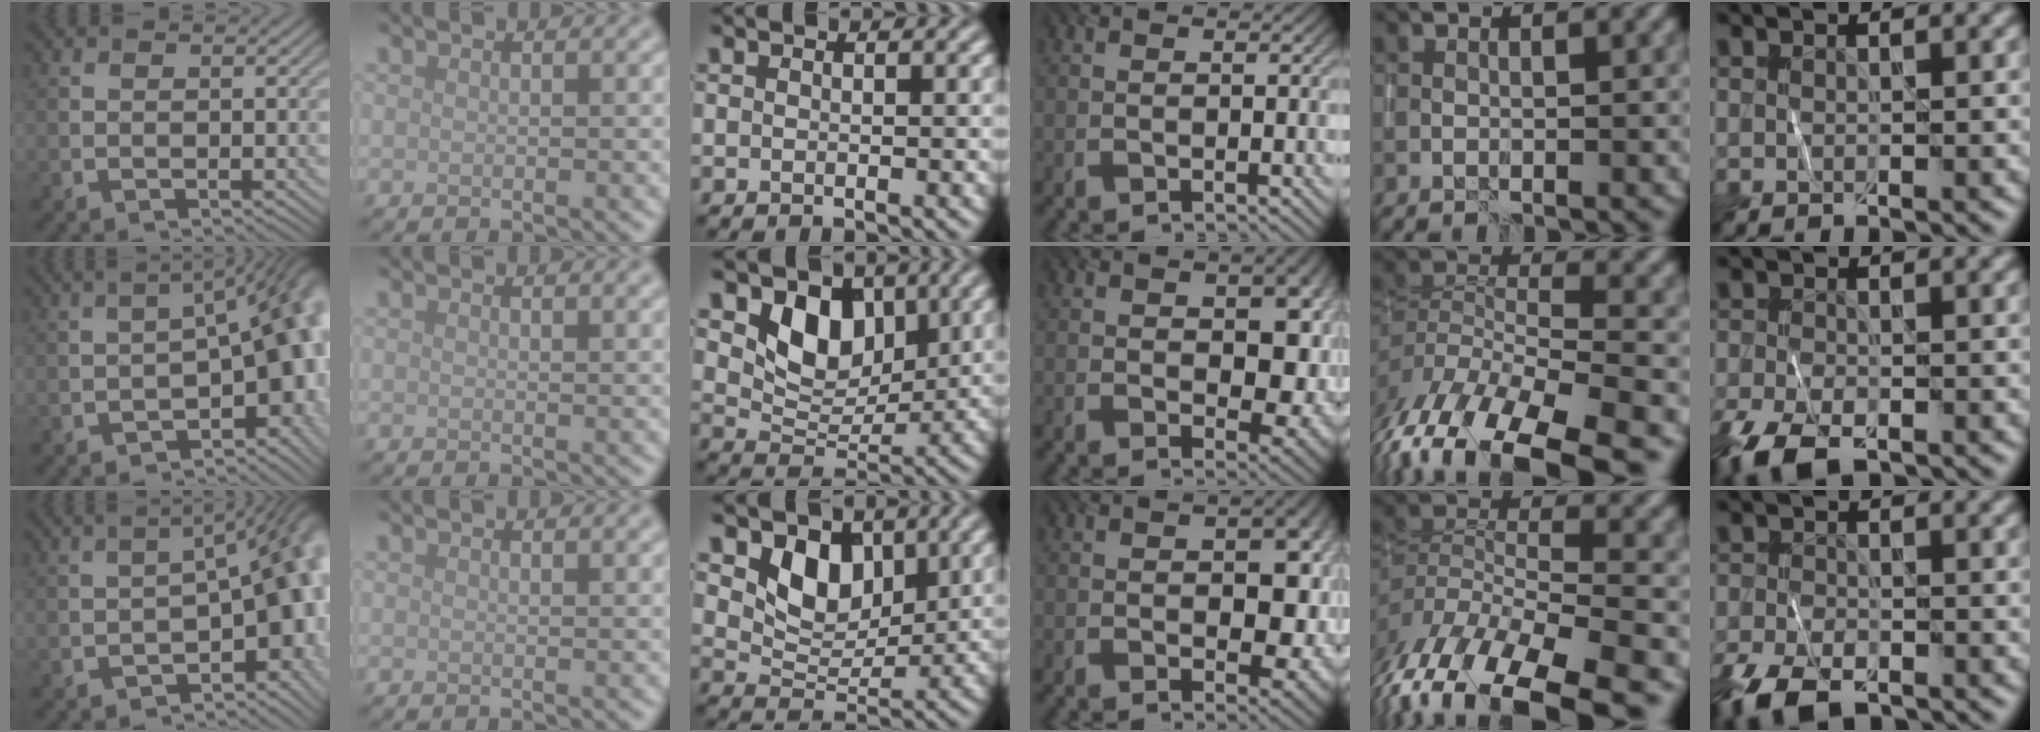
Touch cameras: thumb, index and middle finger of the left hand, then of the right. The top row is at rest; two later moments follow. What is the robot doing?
{"motion": "wrap", "object": "ribbon"}